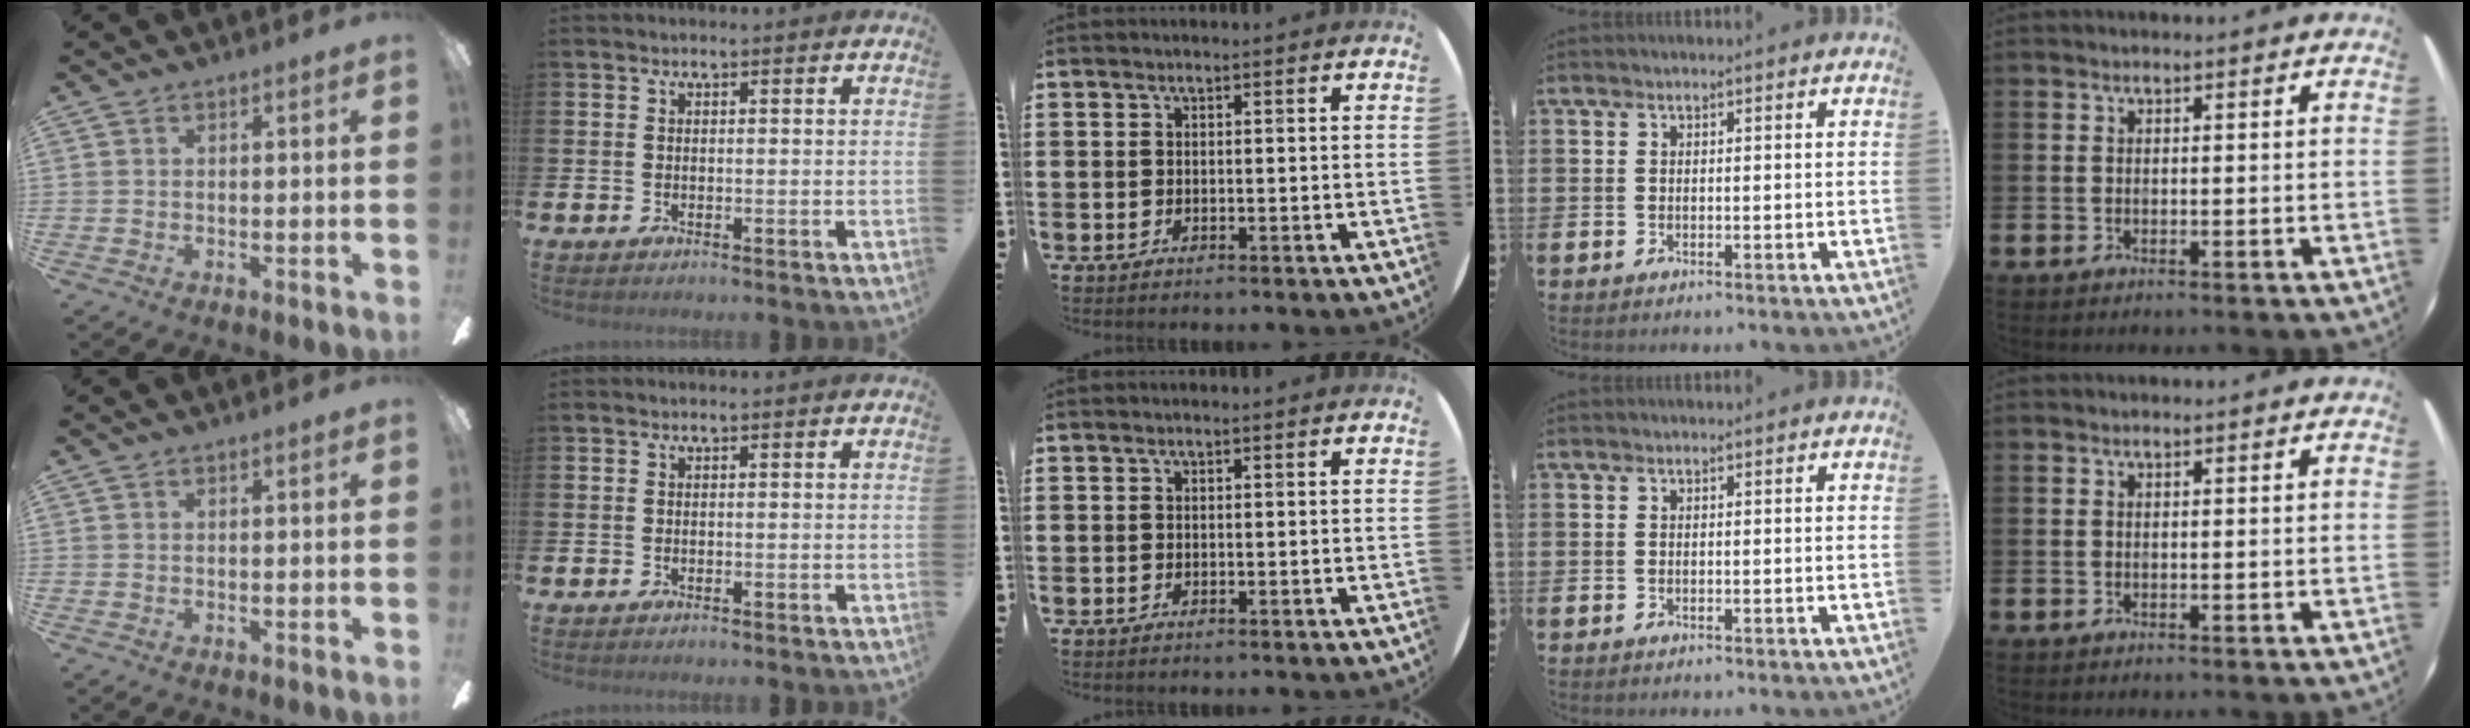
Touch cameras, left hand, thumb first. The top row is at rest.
{}